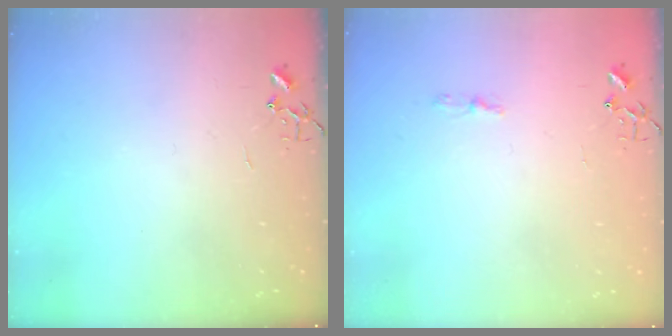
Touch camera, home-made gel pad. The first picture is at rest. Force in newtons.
{"total": 3.7, "press": 3.7, "slide": 0.5}